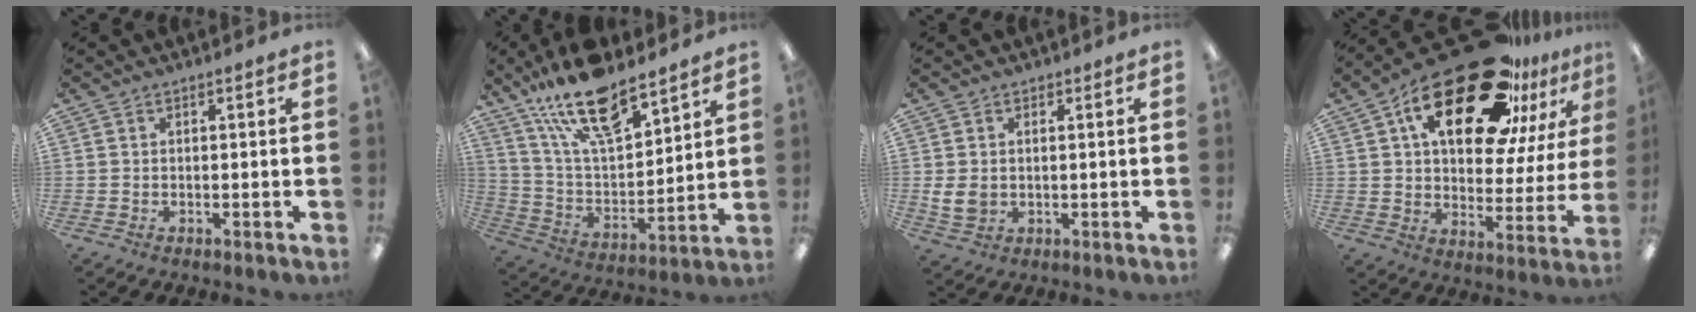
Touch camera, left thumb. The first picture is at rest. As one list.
[{"total": 19.4, "force": [14.2, 7.0, 11.1], "torque": [-0.209, -0.077, 0.250]}, {"total": 4.7, "force": [0.4, 4.0, 2.5], "torque": [-0.050, 0.000, 0.008]}, {"total": 29.9, "force": [17.7, 13.9, 19.7], "torque": [-0.297, -0.093, 0.293]}]